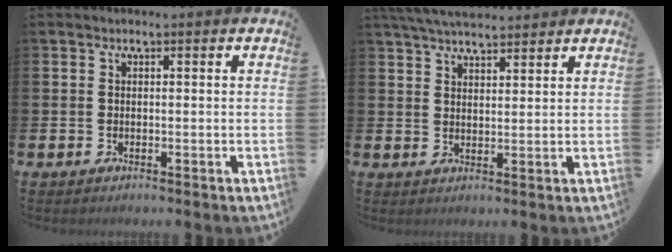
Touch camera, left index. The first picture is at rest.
{"total": 4.4, "force": [4.2, 1.0, 1.1], "torque": [-0.030, -0.014, 0.076]}